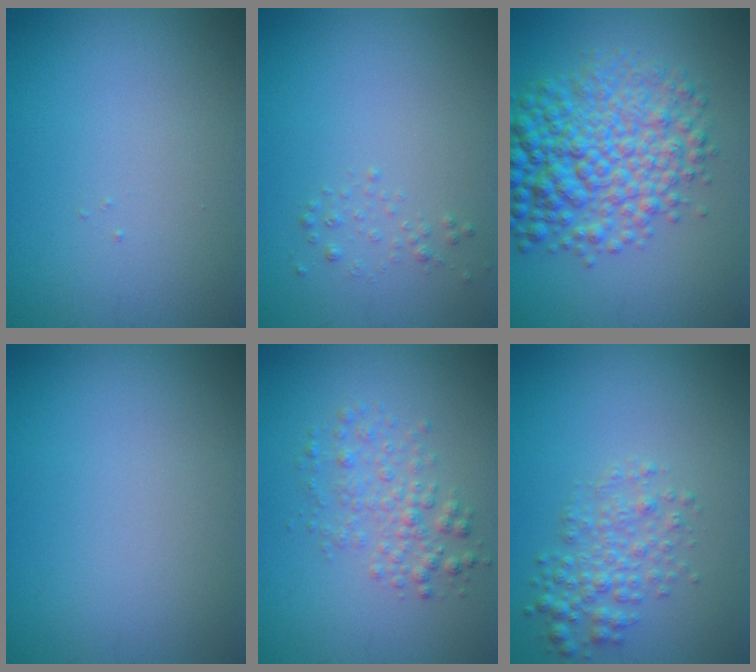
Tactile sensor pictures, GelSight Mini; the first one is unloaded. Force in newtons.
{"total": 0.7, "press": 0.7, "slide": 0.0}
{"total": 7.9, "press": 7.9, "slide": 0.1}
{"total": 0.0}
{"total": 2.6, "press": 2.6, "slide": 0.1}
{"total": 2.8, "press": 2.8, "slide": 0.1}